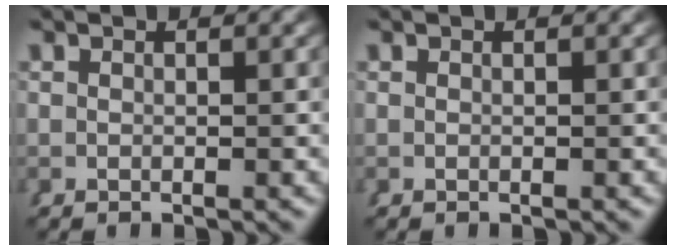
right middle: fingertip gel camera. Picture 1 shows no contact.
{"total": 0.0}